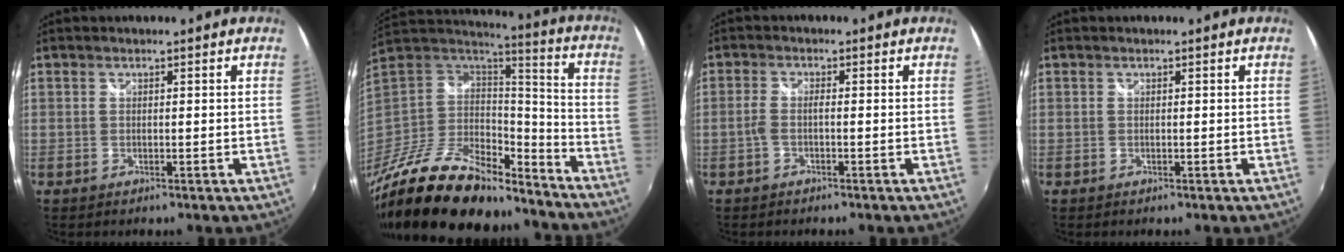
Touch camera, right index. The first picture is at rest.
{"total": 27.2, "force": [-19.7, 11.3, 15.0], "torque": [-0.306, -0.012, -0.321]}
{"total": 2.0, "force": [-1.0, 0.3, 1.7], "torque": [-0.038, 0.002, -0.021]}
{"total": 0.0}